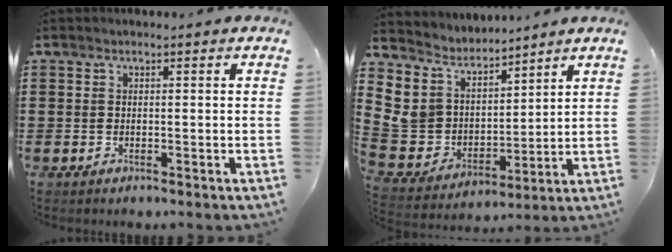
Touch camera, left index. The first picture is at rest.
{"total": 7.2, "force": [4.1, 5.9, 1.0], "torque": [-0.080, -0.035, 0.076]}